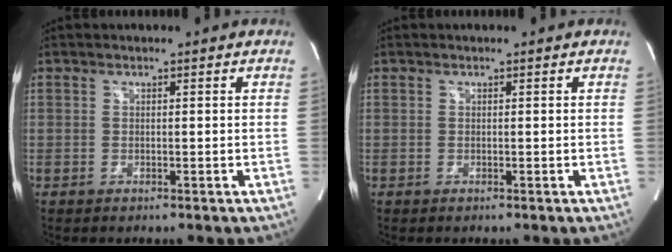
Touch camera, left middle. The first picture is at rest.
{"total": 0.0}